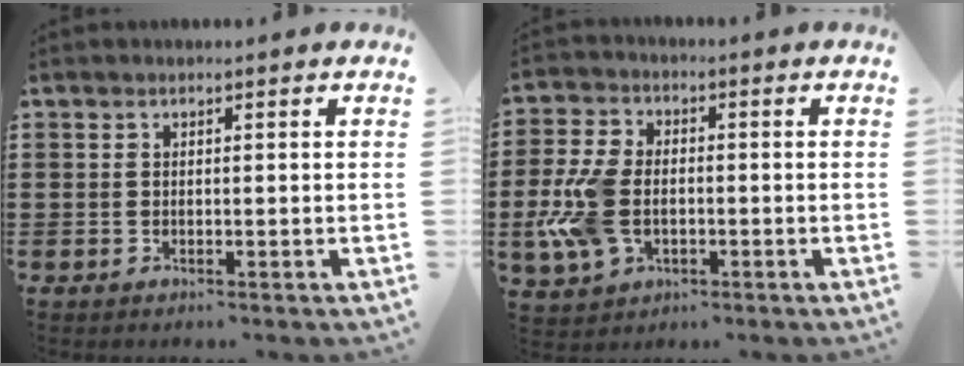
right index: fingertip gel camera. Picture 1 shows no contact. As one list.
[{"total": 9.1, "force": [-1.9, 5.8, 6.7], "torque": [-0.171, -0.001, -0.038]}]